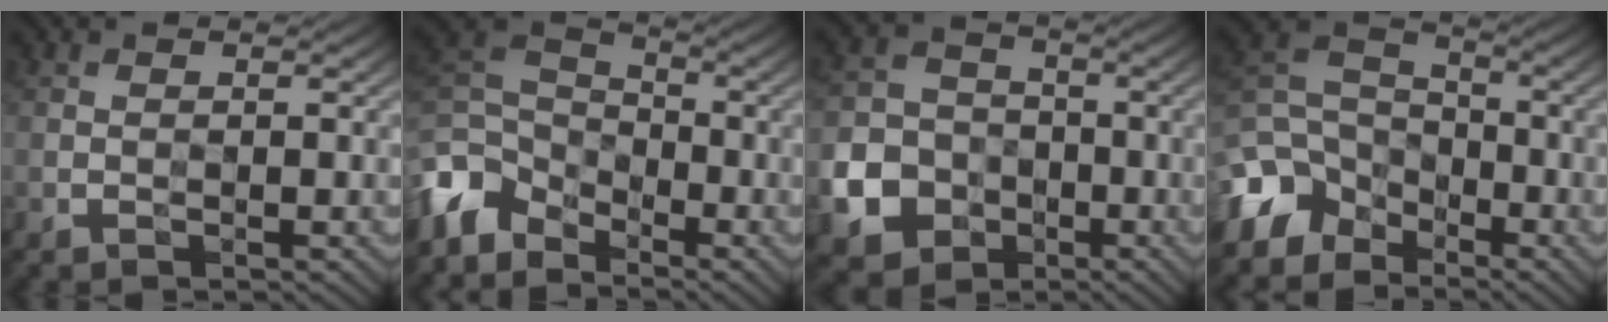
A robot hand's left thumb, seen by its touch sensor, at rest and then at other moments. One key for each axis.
{"total": 7.3, "fx": -5.0, "fy": 4.3, "fz": 3.1, "tx": -0.079, "ty": 0.002, "tz": -0.124}
{"total": 8.9, "fx": -3.5, "fy": 7.4, "fz": 3.5, "tx": -0.101, "ty": -0.033, "tz": -0.080}
{"total": 10.1, "fx": -6.4, "fy": 6.8, "fz": 4.0, "tx": -0.127, "ty": -0.012, "tz": -0.137}